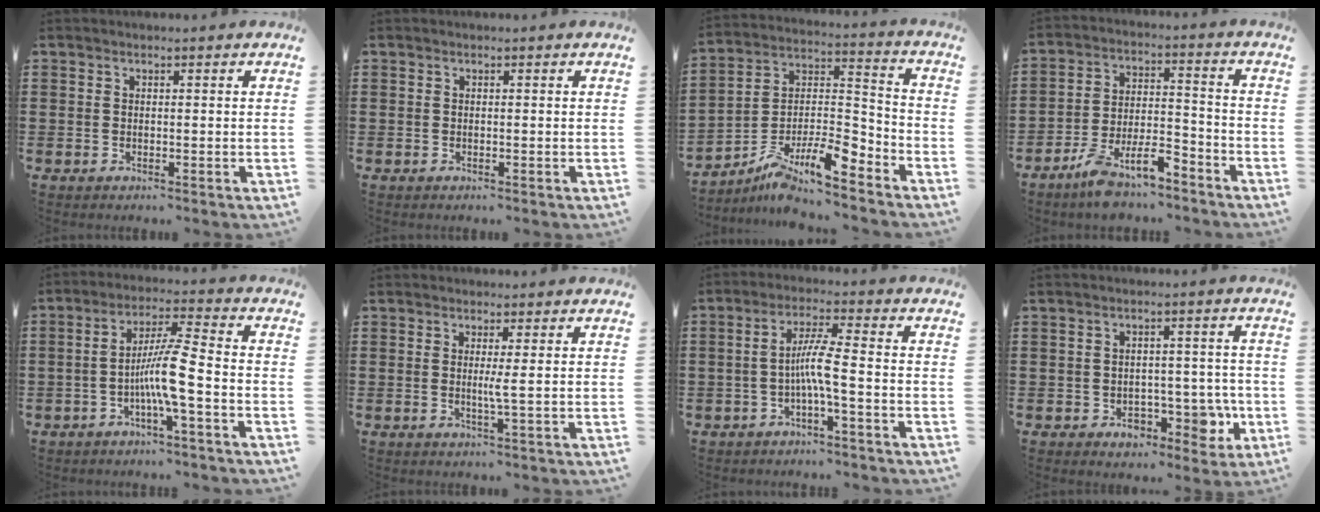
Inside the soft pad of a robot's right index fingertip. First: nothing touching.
{"total": 0.0}
{"total": 8.9, "force": [-6.9, 2.7, 4.8], "torque": [-0.102, -0.002, -0.135]}
{"total": 8.2, "force": [-6.6, 2.4, 4.3], "torque": [-0.085, 0.010, -0.126]}
{"total": 7.9, "force": [-2.6, 0.2, 7.5], "torque": [-0.150, -0.008, -0.054]}
{"total": 2.2, "force": [0.1, -0.7, 2.1], "torque": [-0.038, -0.008, -0.002]}
{"total": 5.8, "force": [-1.6, 0.0, 5.5], "torque": [-0.099, 0.000, -0.034]}
{"total": 5.6, "force": [-1.8, 4.4, 3.0], "torque": [-0.043, 0.006, -0.032]}